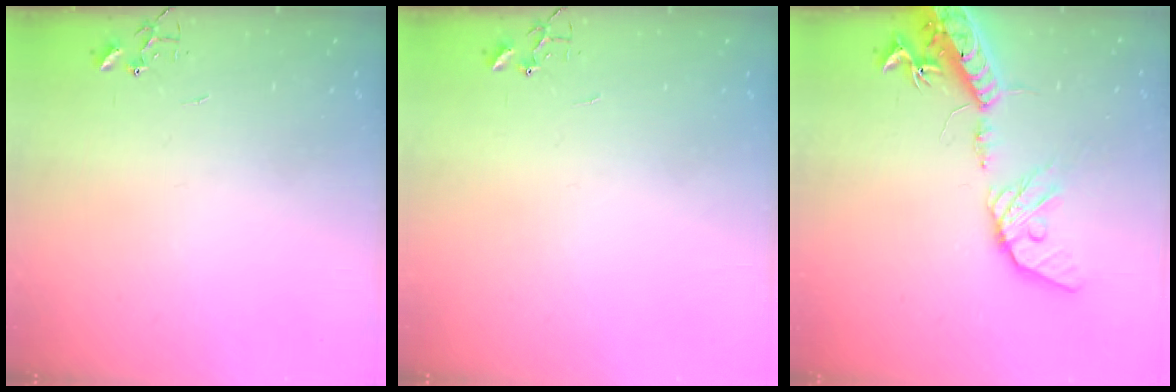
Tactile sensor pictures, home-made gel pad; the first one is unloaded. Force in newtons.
{"total": 0.0}
{"total": 18.0, "press": 17.7, "slide": 3.3}